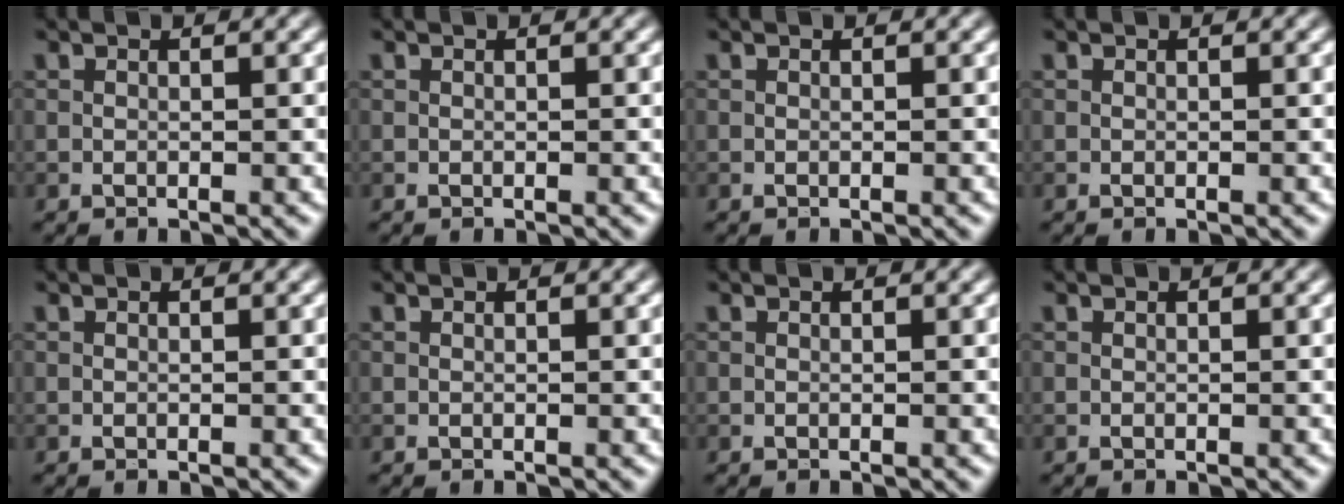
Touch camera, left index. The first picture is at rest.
{"total": 0.0}
{"total": 0.0}
{"total": 0.0}
{"total": 0.0}
{"total": 0.0}
{"total": 0.0}
{"total": 0.0}